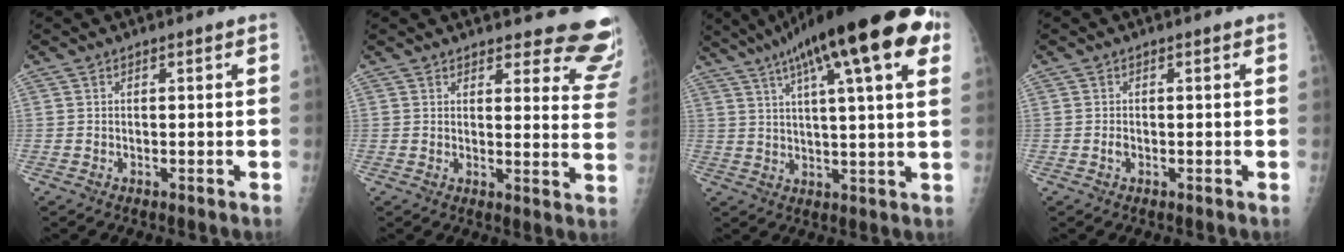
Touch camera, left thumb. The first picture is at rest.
{"total": 13.1, "force": [12.2, 3.4, 3.2], "torque": [0.015, -0.104, 0.108]}
{"total": 24.1, "force": [12.1, 5.4, 20.2], "torque": [-0.306, 0.009, 0.177]}
{"total": 0.7, "force": [-0.2, 0.4, 0.6], "torque": [-0.008, 0.002, -0.002]}